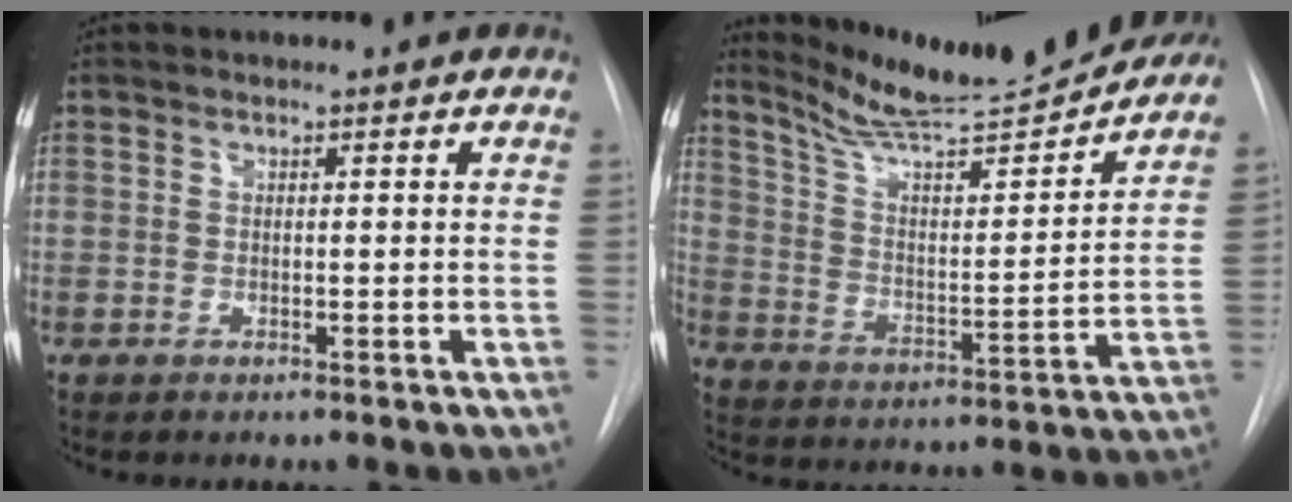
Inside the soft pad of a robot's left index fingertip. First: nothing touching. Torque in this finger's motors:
{"motor_torque": [0.79, -0.97, 0.22, 0.06]}